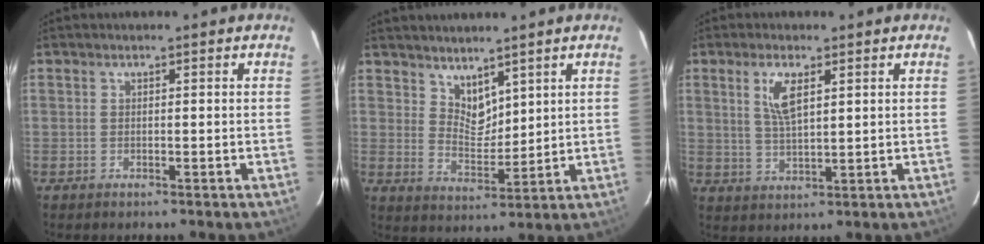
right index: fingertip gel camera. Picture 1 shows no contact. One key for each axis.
{"total": 5.5, "fx": 4.3, "fy": 2.7, "fz": 1.9, "tx": -0.023, "ty": -0.004, "tz": 0.084}
{"total": 5.6, "fx": 2.3, "fy": 1.8, "fz": 4.8, "tx": -0.092, "ty": 0.000, "tz": 0.049}